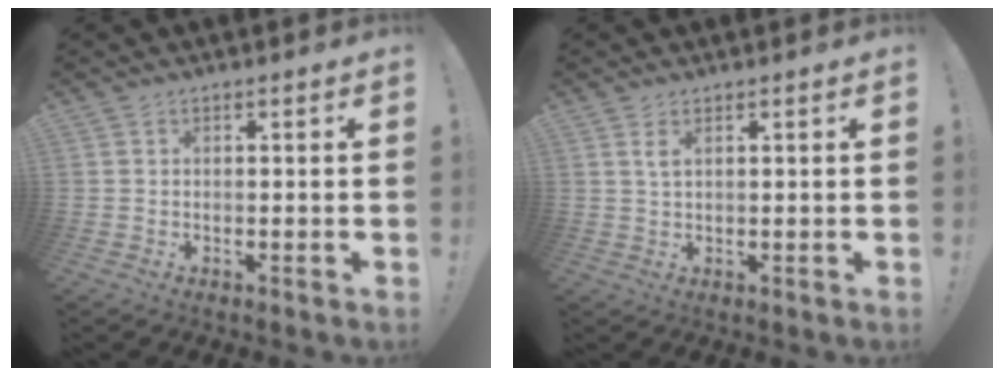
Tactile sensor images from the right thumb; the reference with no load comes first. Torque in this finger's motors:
{"motor_torque": [-0.24, 0.01, -0.24, 0.30, 0.10]}